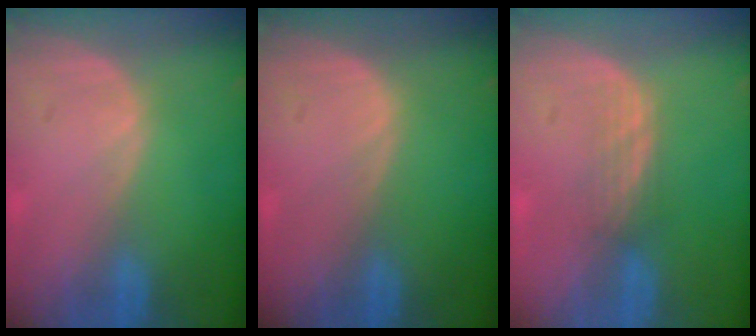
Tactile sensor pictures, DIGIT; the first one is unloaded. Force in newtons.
{"total": 0.0}
{"total": 2.2, "press": 2.2, "slide": 0.4}